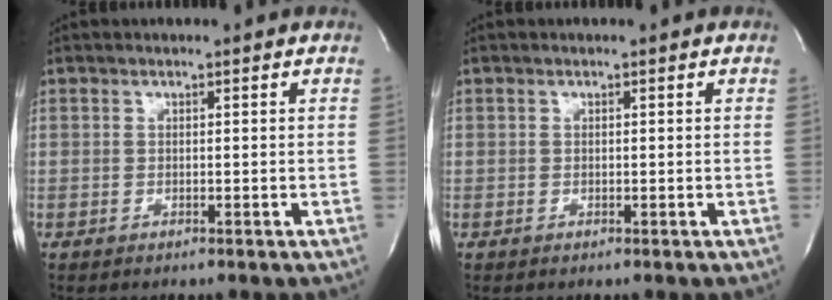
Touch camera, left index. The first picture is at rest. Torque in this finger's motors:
{"motor_torque": [-0.61, 0.47, -0.04, -0.01]}